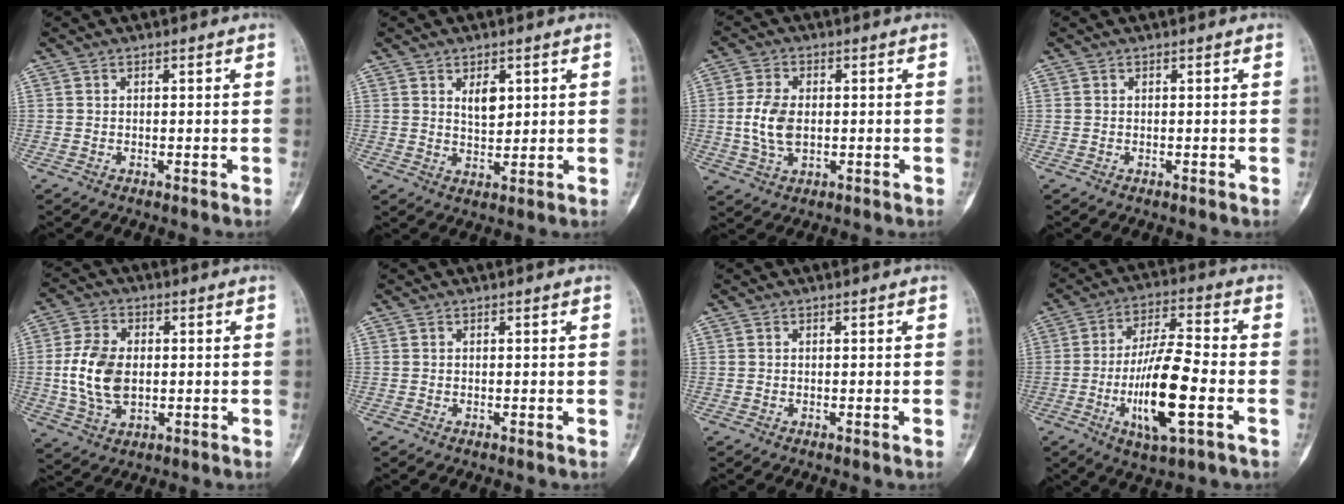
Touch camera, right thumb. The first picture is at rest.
{"total": 4.4, "force": [1.8, 2.4, 3.3], "torque": [-0.041, -0.014, 0.033]}
{"total": 7.3, "force": [-0.2, 4.5, 5.8], "torque": [-0.116, 0.000, -0.003]}
{"total": 0.0}
{"total": 11.0, "force": [-0.2, 7.1, 8.4], "torque": [-0.156, 0.002, -0.001]}
{"total": 0.0}
{"total": 0.0}
{"total": 15.1, "force": [-4.1, 4.1, 13.9], "torque": [-0.256, 0.015, -0.071]}